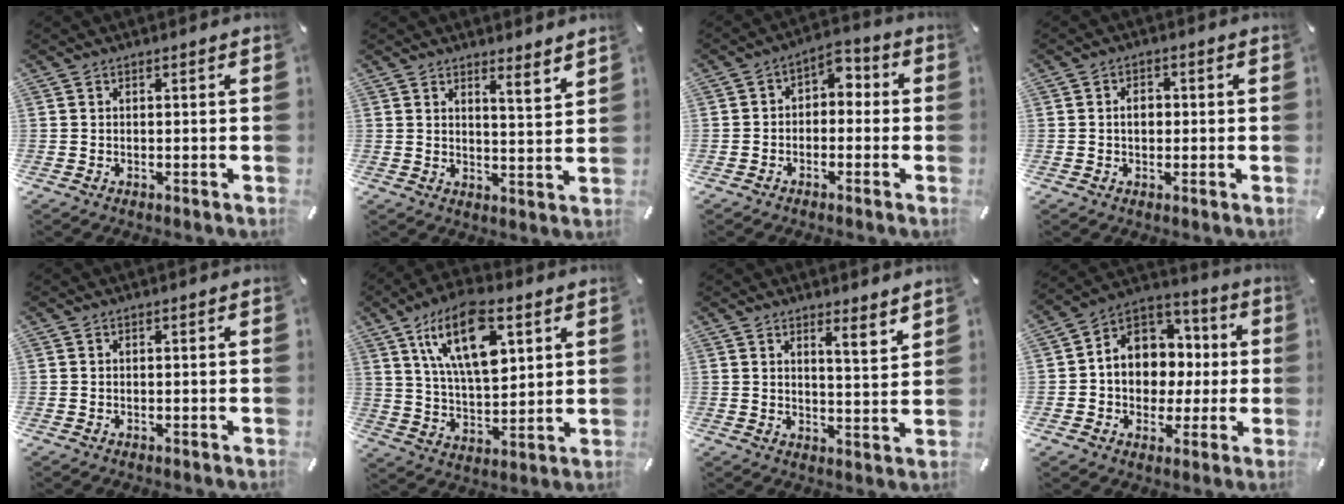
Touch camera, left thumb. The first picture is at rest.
{"total": 4.3, "force": [4.1, -0.3, 1.4], "torque": [-0.022, -0.036, 0.068]}
{"total": 4.1, "force": [-1.8, 3.3, 1.8], "torque": [-0.031, 0.017, -0.038]}
{"total": 3.4, "force": [-0.1, 2.5, 2.4], "torque": [-0.032, 0.000, -0.007]}
{"total": 0.0}
{"total": 17.4, "force": [8.1, 8.5, 12.8], "torque": [-0.247, -0.014, 0.135]}
{"total": 4.7, "force": [4.2, 0.2, 2.2], "torque": [-0.031, -0.036, 0.068]}
{"total": 11.1, "force": [0.3, 10.4, 3.9], "torque": [-0.075, -0.008, 0.015]}